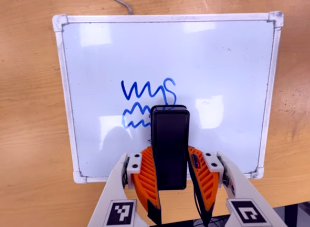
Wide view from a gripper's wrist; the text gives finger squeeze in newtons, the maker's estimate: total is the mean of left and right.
{"total": 5.0, "left": 3.7, "right": 6.2}